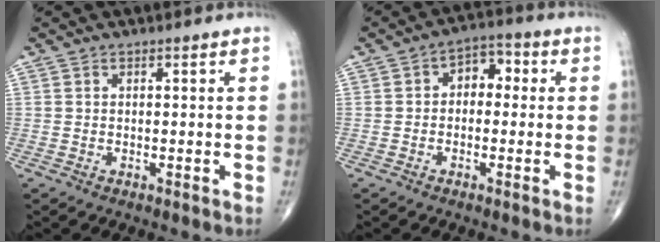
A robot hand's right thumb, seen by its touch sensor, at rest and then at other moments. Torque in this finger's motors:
{"motor_torque": [-0.01, 0.02, 0.12, -0.30, 0.00]}